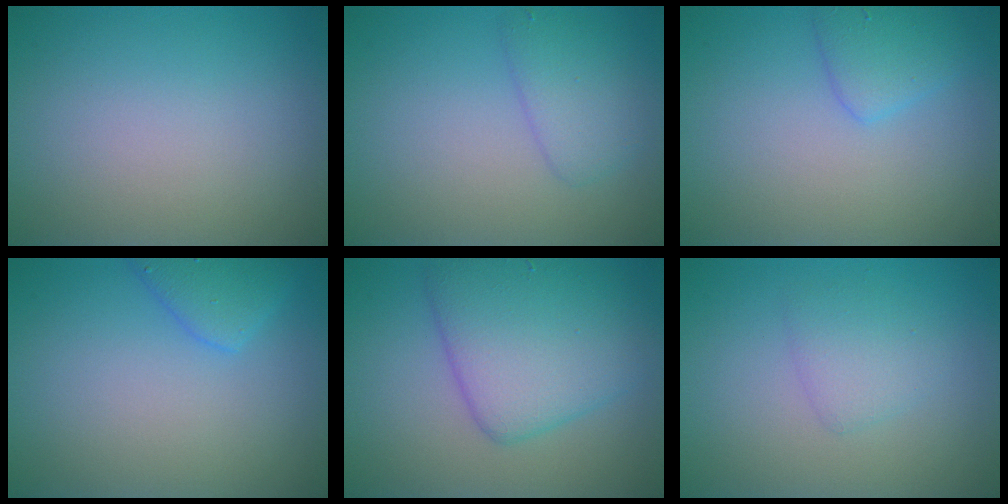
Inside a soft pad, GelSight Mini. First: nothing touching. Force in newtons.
{"total": 2.5, "press": 2.5, "slide": 0.2}
{"total": 2.2, "press": 2.2, "slide": 0.1}
{"total": 2.6, "press": 2.6, "slide": 0.2}
{"total": 6.5, "press": 6.5, "slide": 0.3}
{"total": 1.9, "press": 1.9, "slide": 0.1}